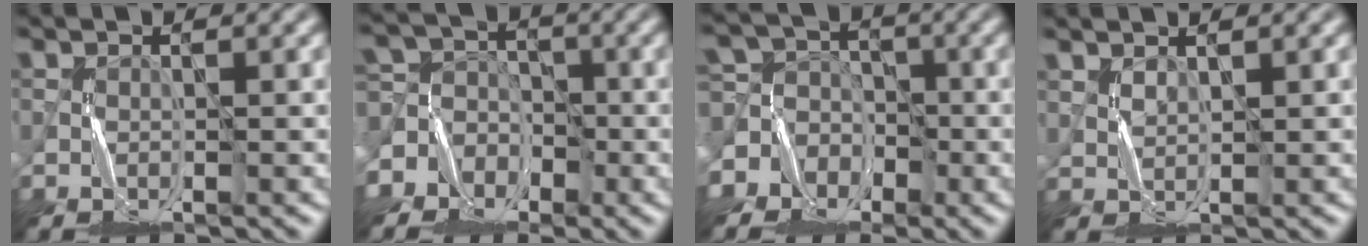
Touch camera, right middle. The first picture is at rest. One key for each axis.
{"total": 7.5, "fx": -3.2, "fy": 6.7, "fz": 1.2, "tx": -0.023, "ty": 0.026, "tz": -0.090}
{"total": 8.6, "fx": -2.9, "fy": 7.8, "fz": 2.0, "tx": -0.047, "ty": 0.027, "tz": -0.094}
{"total": 1.3, "fx": 1.2, "fy": 0.4, "fz": 0.3, "tx": -0.012, "ty": 0.000, "tz": 0.030}